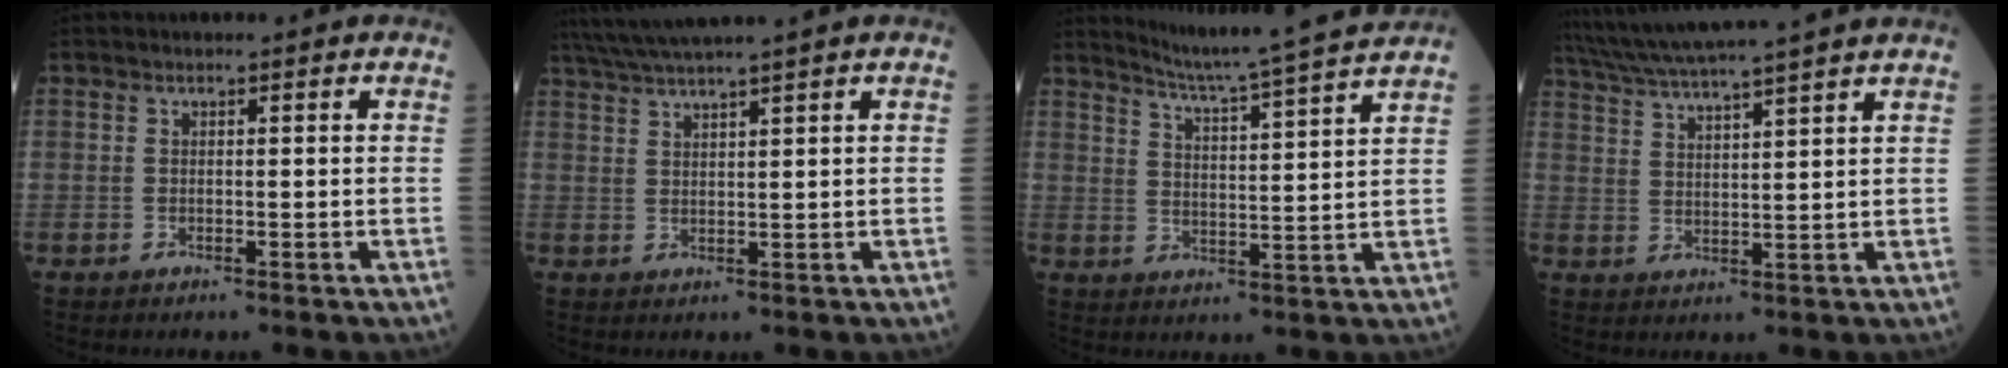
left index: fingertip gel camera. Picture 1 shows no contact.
{"total": 7.0, "force": [5.9, -1.7, 3.4], "torque": [-0.059, 0.020, 0.104]}
{"total": 13.3, "force": [12.1, -2.6, 4.8], "torque": [-0.084, -0.028, 0.170]}
{"total": 14.0, "force": [12.3, -1.7, 6.5], "torque": [-0.121, 0.010, 0.187]}